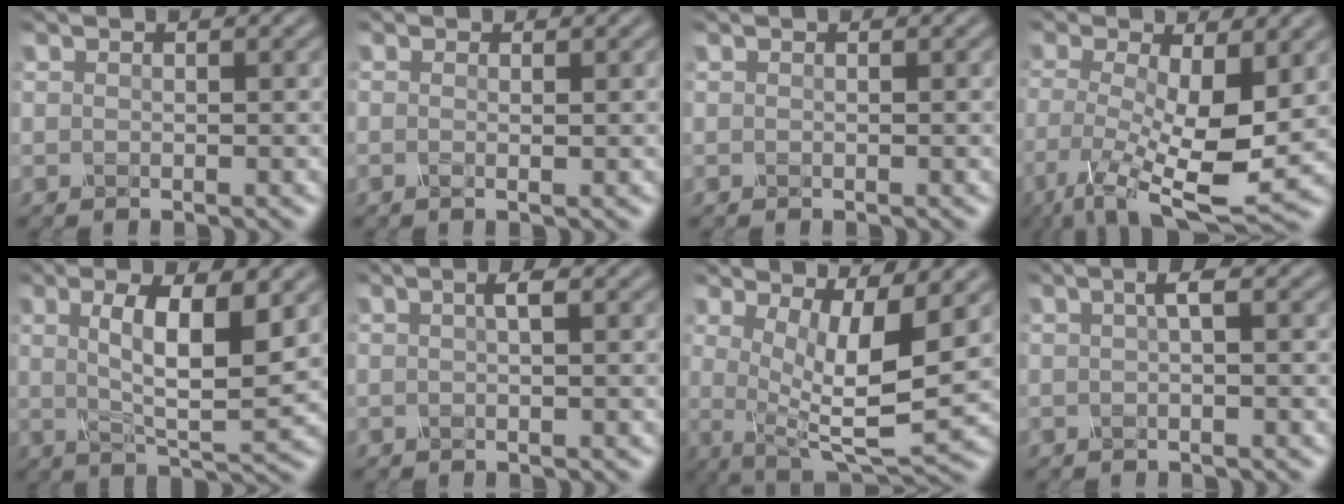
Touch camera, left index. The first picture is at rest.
{"total": 0.0}
{"total": 0.0}
{"total": 9.2, "force": [-2.0, 3.4, 8.3], "torque": [-0.170, -0.024, -0.028]}
{"total": 7.0, "force": [1.2, 1.8, 6.7], "torque": [-0.113, -0.005, 0.027]}
{"total": 1.2, "force": [-0.1, 0.1, 1.2], "torque": [-0.023, 0.002, 0.002]}
{"total": 7.6, "force": [0.6, 2.4, 7.3], "torque": [-0.124, -0.015, 0.019]}
{"total": 1.5, "force": [-0.1, 0.2, 1.5], "torque": [-0.027, 0.004, 0.001]}